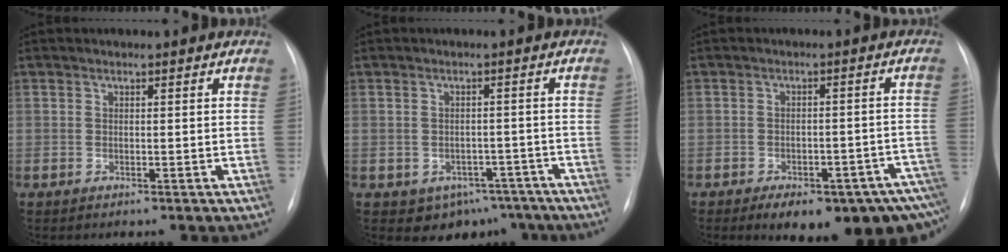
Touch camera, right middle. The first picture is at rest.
{"total": 6.8, "force": [-4.5, 4.8, 1.7], "torque": [-0.006, 0.018, -0.052]}
{"total": 16.4, "force": [-11.1, 6.2, 10.3], "torque": [-0.098, 0.025, -0.134]}